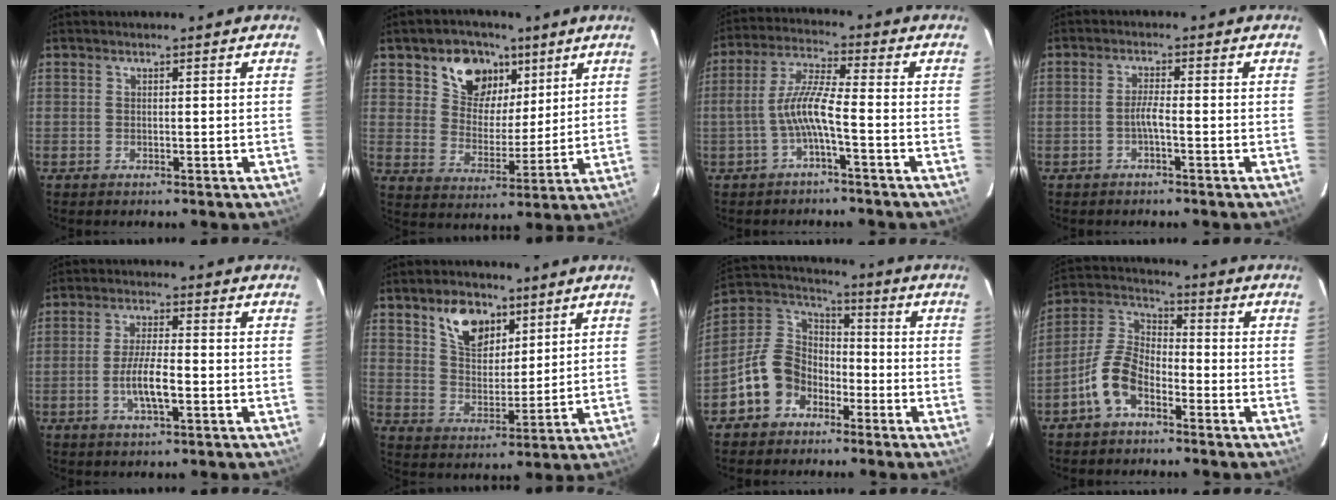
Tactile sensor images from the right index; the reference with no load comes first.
{"total": 11.7, "force": [6.5, 8.4, 4.8], "torque": [-0.088, 0.011, 0.117]}
{"total": 7.1, "force": [-2.6, 0.4, 6.6], "torque": [-0.151, 0.013, -0.047]}
{"total": 2.2, "force": [-1.1, 0.0, 1.9], "torque": [-0.039, 0.003, -0.022]}
{"total": 6.4, "force": [-2.1, 1.5, 5.9], "torque": [-0.116, -0.004, -0.039]}
{"total": 9.6, "force": [5.6, 5.8, 5.2], "torque": [-0.086, 0.013, 0.106]}
{"total": 11.4, "force": [-6.0, 8.6, 4.4], "torque": [-0.099, 0.034, -0.108]}
{"total": 9.2, "force": [-5.2, 4.8, 5.9], "torque": [-0.134, 0.019, -0.105]}